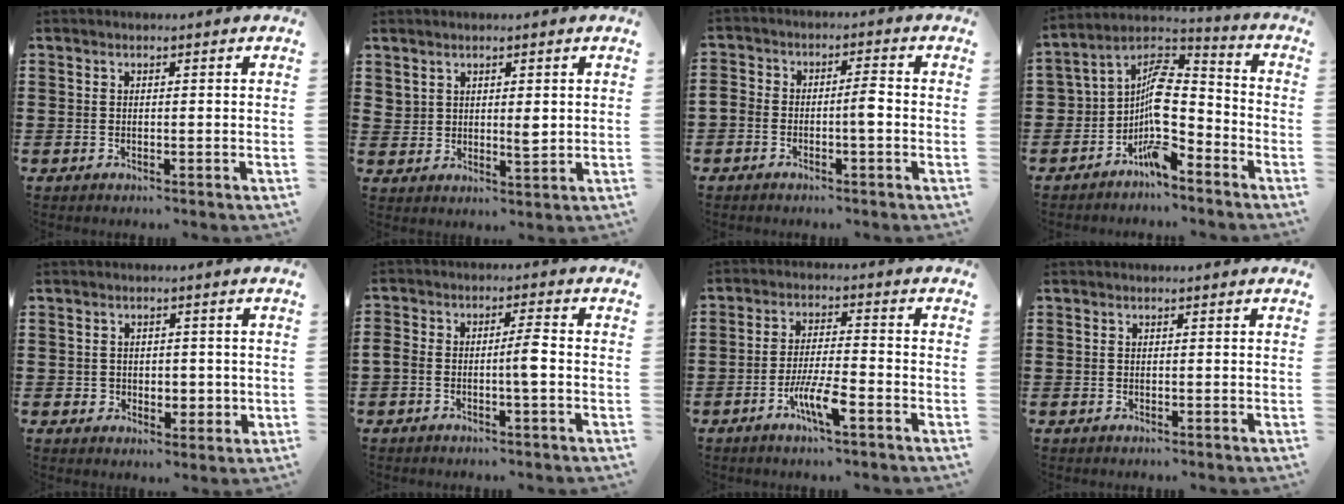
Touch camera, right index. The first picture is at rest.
{"total": 2.8, "force": [1.7, 1.5, 1.7], "torque": [-0.030, -0.001, 0.030]}
{"total": 2.9, "force": [-1.4, 0.9, 2.4], "torque": [-0.046, 0.006, -0.030]}
{"total": 9.5, "force": [-4.8, 4.6, 6.8], "torque": [-0.134, 0.003, -0.094]}
{"total": 2.5, "force": [0.0, 2.3, 1.0], "torque": [-0.021, 0.009, -0.005]}
{"total": 3.7, "force": [-1.2, 0.7, 3.4], "torque": [-0.071, 0.002, -0.028]}
{"total": 6.3, "force": [-3.3, 0.9, 5.3], "torque": [-0.113, -0.008, -0.064]}
{"total": 0.0}